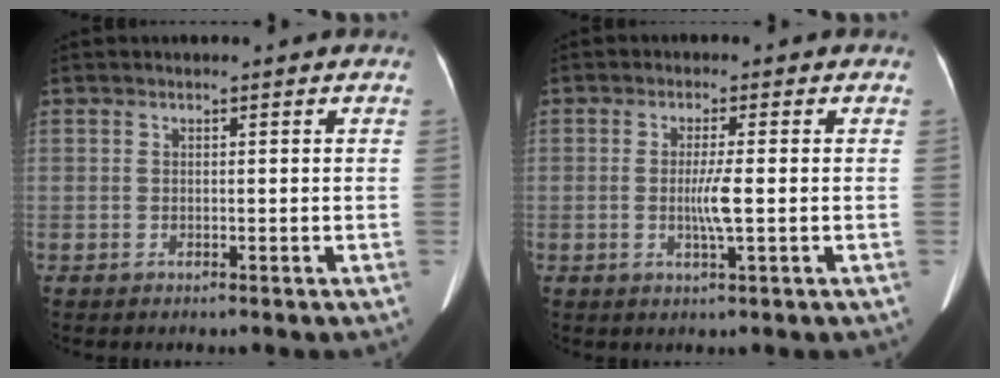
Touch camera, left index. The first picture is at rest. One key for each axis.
{"total": 3.7, "fx": -0.4, "fy": -0.2, "fz": 3.7, "tx": -0.074, "ty": -0.007, "tz": -0.007}